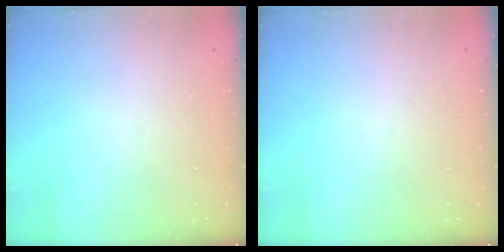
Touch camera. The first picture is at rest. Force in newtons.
{"total": 0.0}